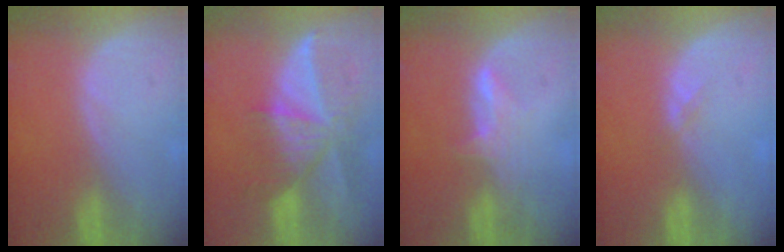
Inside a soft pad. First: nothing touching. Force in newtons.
{"total": 9.8, "press": 8.6, "slide": 4.7}
{"total": 2.9, "press": 2.9, "slide": 0.4}
{"total": 1.1, "press": 0.8, "slide": 0.7}